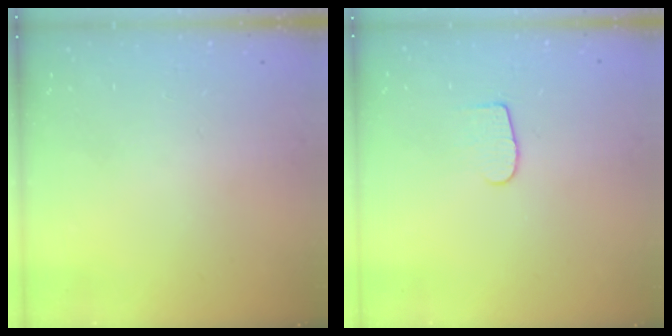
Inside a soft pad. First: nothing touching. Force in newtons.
{"total": 5.8, "press": 5.8, "slide": 0.5}